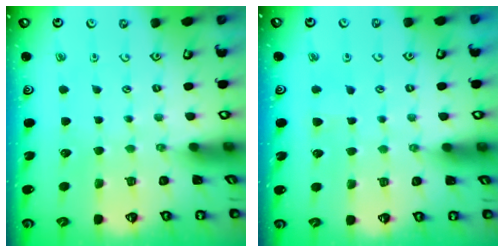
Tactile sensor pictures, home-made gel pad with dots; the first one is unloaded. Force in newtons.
{"total": 3.5, "press": 3.5, "slide": 0.6}